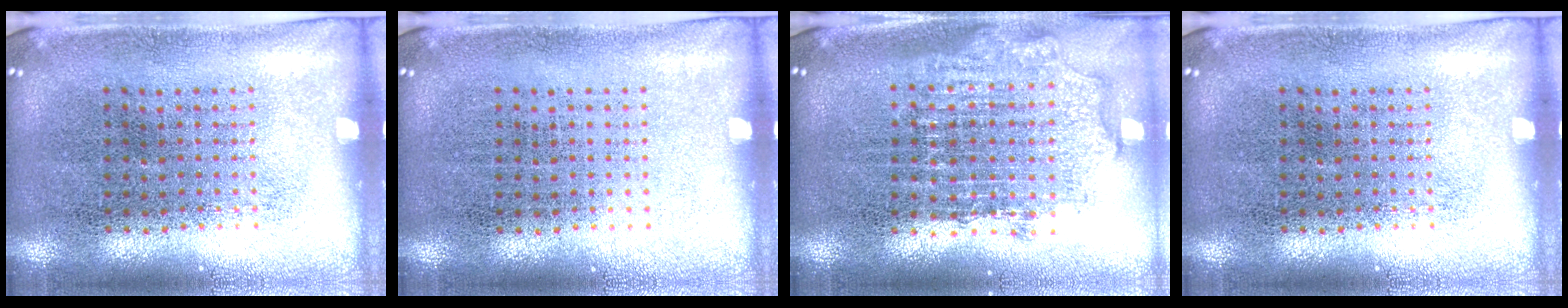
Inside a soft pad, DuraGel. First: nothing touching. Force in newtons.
{"total": 0.0}
{"total": 1.7, "press": 1.4, "slide": 1.0}
{"total": 0.0}